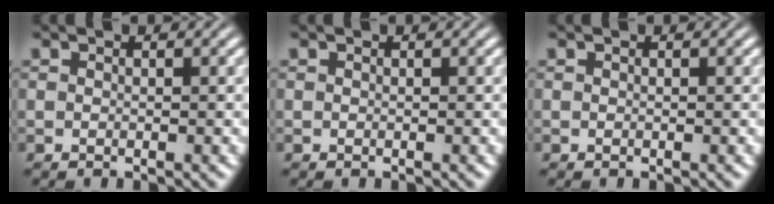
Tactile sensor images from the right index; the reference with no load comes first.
{"total": 0.0}
{"total": 0.0}